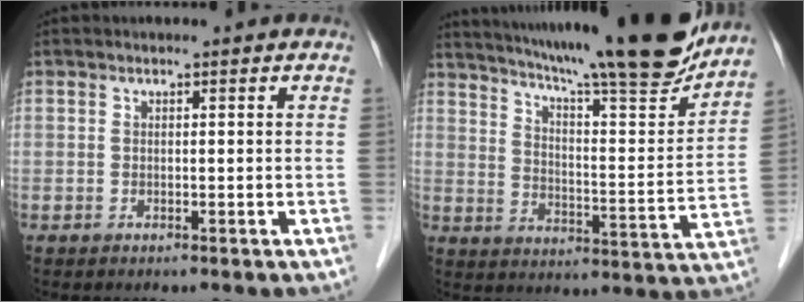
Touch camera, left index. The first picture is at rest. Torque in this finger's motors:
{"motor_torque": [0.31, -0.45, 0.51, 0.09]}